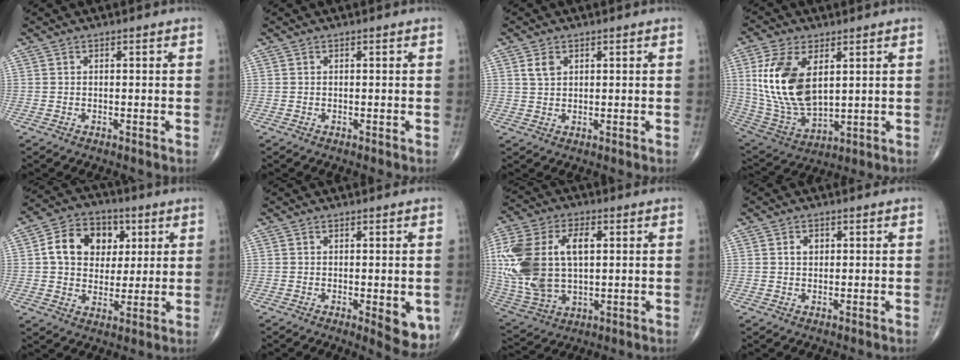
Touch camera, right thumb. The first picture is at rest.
{"total": 0.0}
{"total": 2.6, "force": [1.2, 1.7, 1.5], "torque": [-0.025, -0.001, 0.026]}
{"total": 17.0, "force": [4.2, 9.3, 13.6], "torque": [-0.268, -0.022, 0.095]}
{"total": 13.0, "force": [3.2, 10.0, 7.6], "torque": [-0.088, 0.004, 0.047]}
{"total": 6.6, "force": [-1.5, 2.4, 6.0], "torque": [-0.058, -0.014, -0.015]}
{"total": 22.4, "force": [3.0, 13.3, 17.8], "torque": [-0.391, -0.002, 0.060]}
{"total": 1.9, "force": [0.5, 1.4, 1.1], "torque": [-0.011, 0.002, 0.007]}